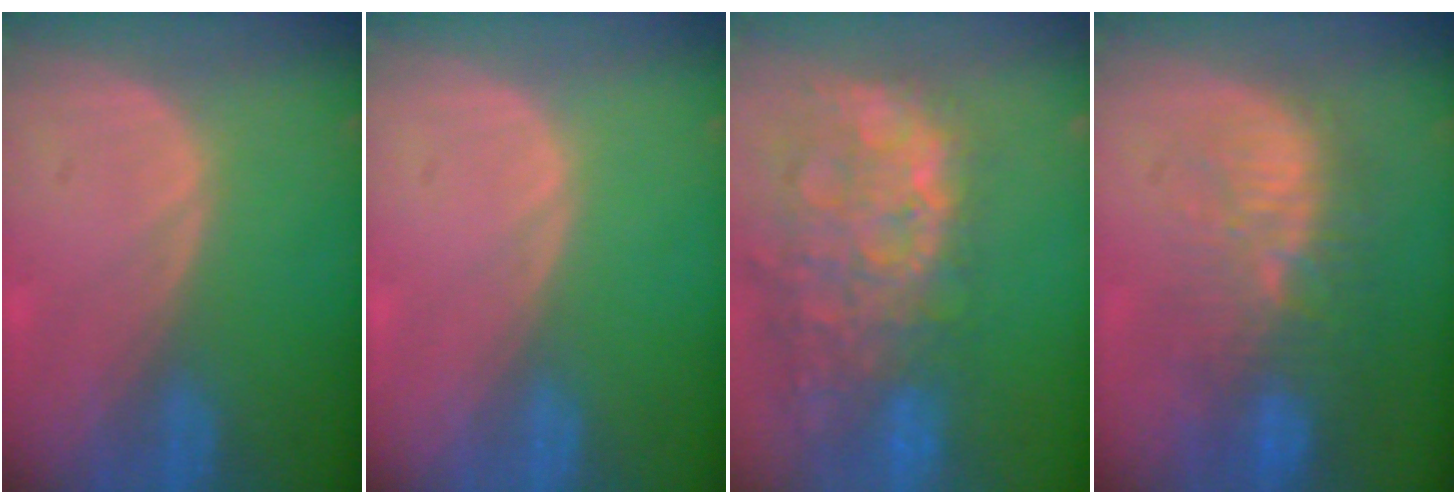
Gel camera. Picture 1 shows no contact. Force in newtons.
{"total": 0.0}
{"total": 14.6, "press": 11.8, "slide": 8.5}
{"total": 10.9, "press": 9.6, "slide": 5.1}